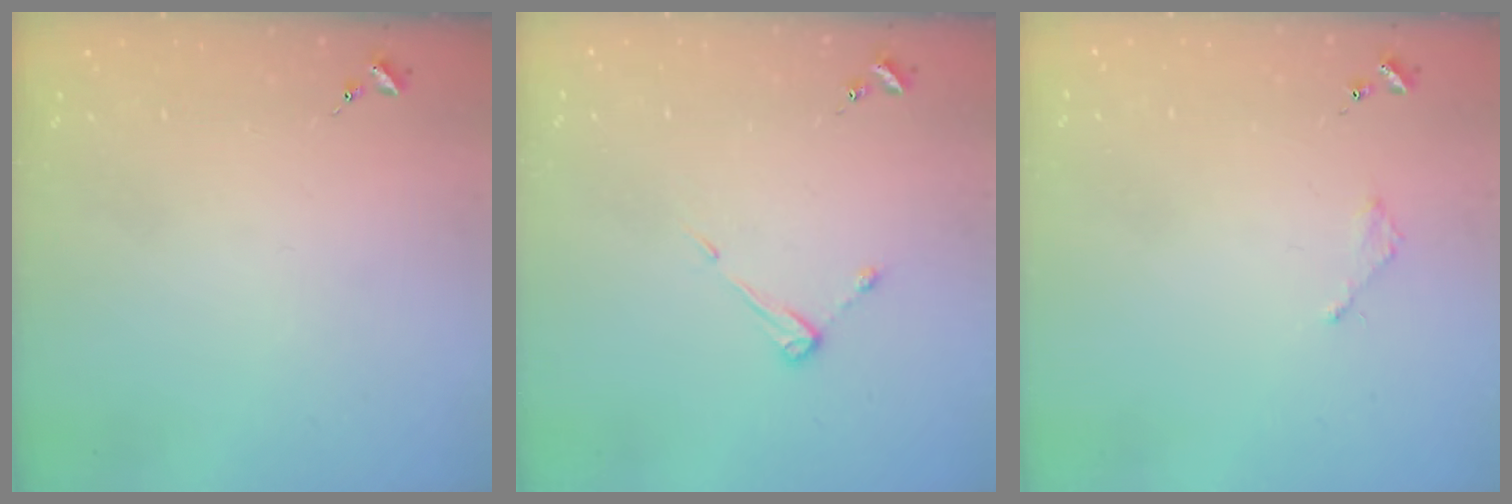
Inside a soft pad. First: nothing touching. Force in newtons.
{"total": 4.7, "press": 4.7, "slide": 0.4}
{"total": 2.0, "press": 2.0, "slide": 0.3}